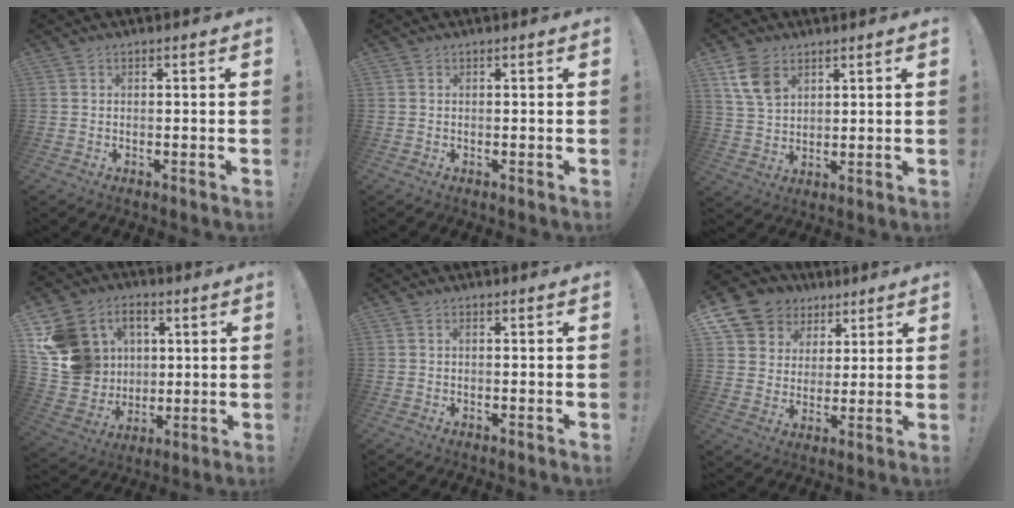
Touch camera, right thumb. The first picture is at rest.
{"total": 0.0}
{"total": 9.2, "force": [4.9, 6.0, 5.0], "torque": [-0.091, -0.015, 0.097]}
{"total": 15.9, "force": [3.8, 14.7, 4.9], "torque": [-0.077, -0.007, 0.103]}
{"total": 0.7, "force": [-0.3, 0.1, 0.6], "torque": [-0.012, 0.002, -0.006]}
{"total": 11.6, "force": [6.3, 9.2, 3.2], "torque": [-0.047, -0.046, 0.126]}